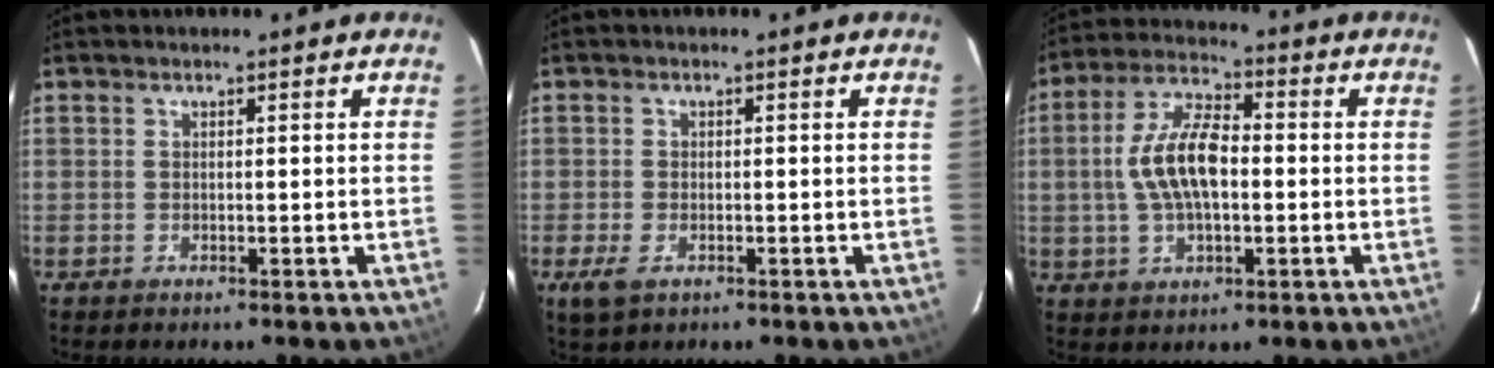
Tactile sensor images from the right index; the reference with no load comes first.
{"total": 3.2, "force": [-1.6, 1.7, 2.3], "torque": [-0.047, -0.008, -0.027]}
{"total": 11.3, "force": [-0.4, 5.3, 10.0], "torque": [-0.200, 0.014, -0.008]}